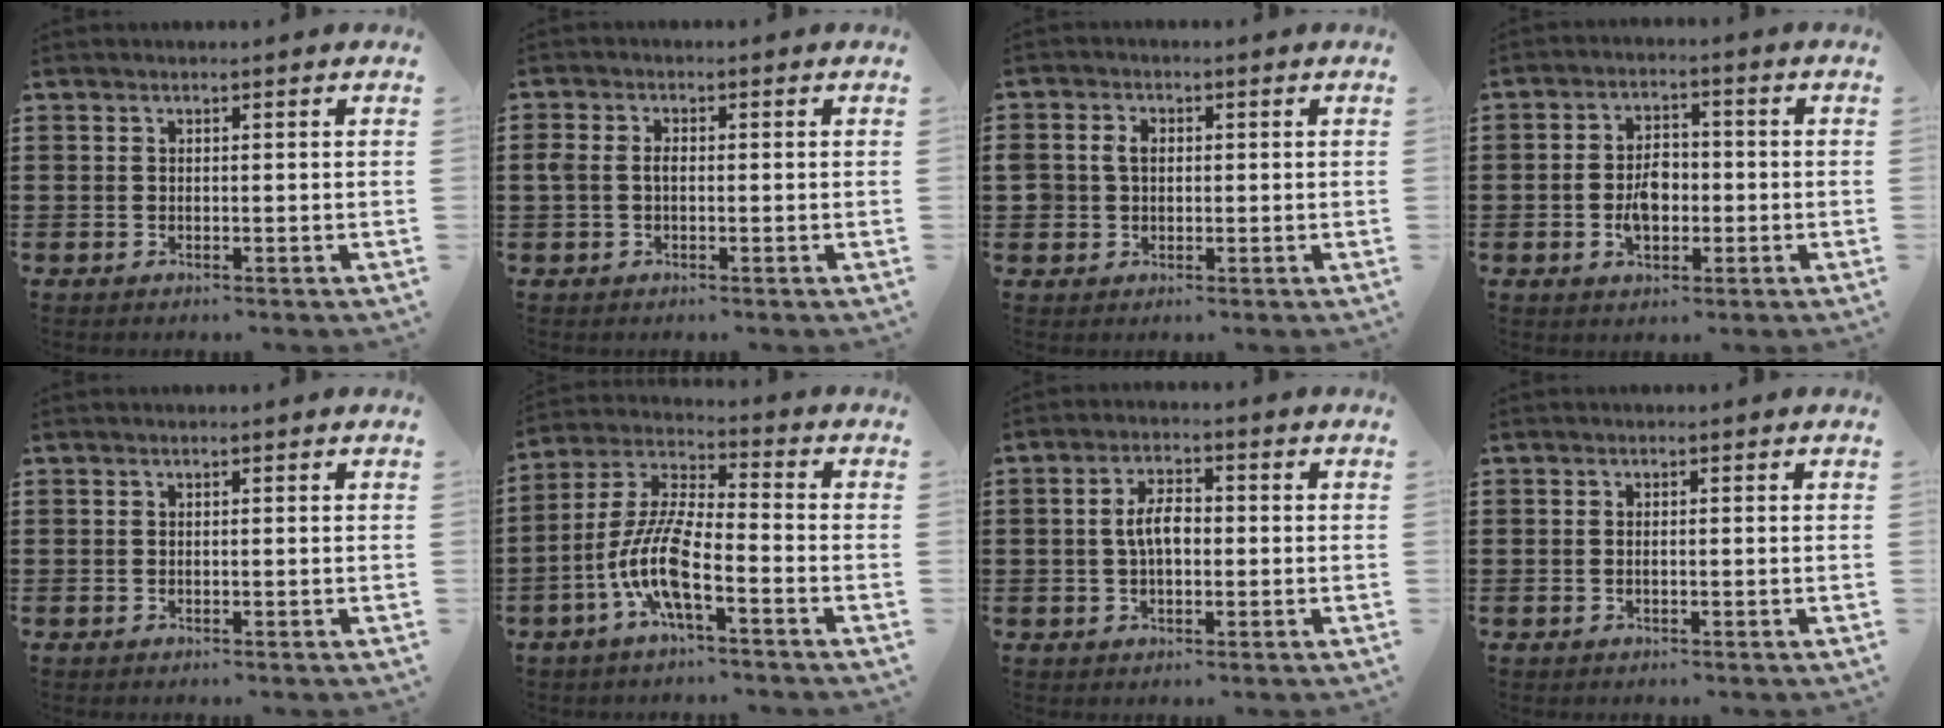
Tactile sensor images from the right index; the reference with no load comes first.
{"total": 2.1, "force": [-0.1, 1.4, 1.6], "torque": [-0.048, -0.001, -0.006]}
{"total": 2.7, "force": [0.2, 2.4, 1.4], "torque": [-0.042, 0.008, 0.000]}
{"total": 5.1, "force": [-1.0, 3.4, 3.7], "torque": [-0.062, 0.004, -0.024]}
{"total": 0.0}
{"total": 10.2, "force": [-4.7, 2.5, 8.7], "torque": [-0.205, -0.011, -0.096]}
{"total": 4.7, "force": [-0.2, 2.4, 4.0], "torque": [-0.085, 0.006, -0.008]}
{"total": 0.6, "force": [-0.1, 0.2, 0.5], "torque": [-0.012, -0.003, -0.001]}